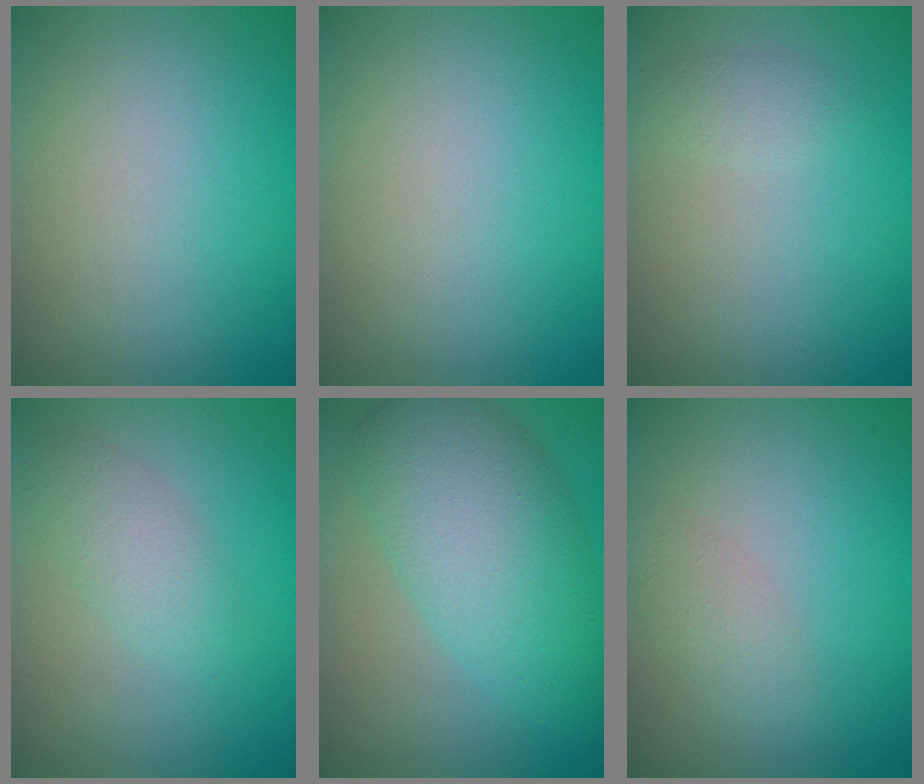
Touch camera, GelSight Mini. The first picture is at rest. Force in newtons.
{"total": 0.0}
{"total": 1.1, "press": 1.1, "slide": 0.0}
{"total": 2.5, "press": 2.5, "slide": 0.0}
{"total": 8.5, "press": 8.5, "slide": 0.1}
{"total": 1.8, "press": 1.8, "slide": 0.1}